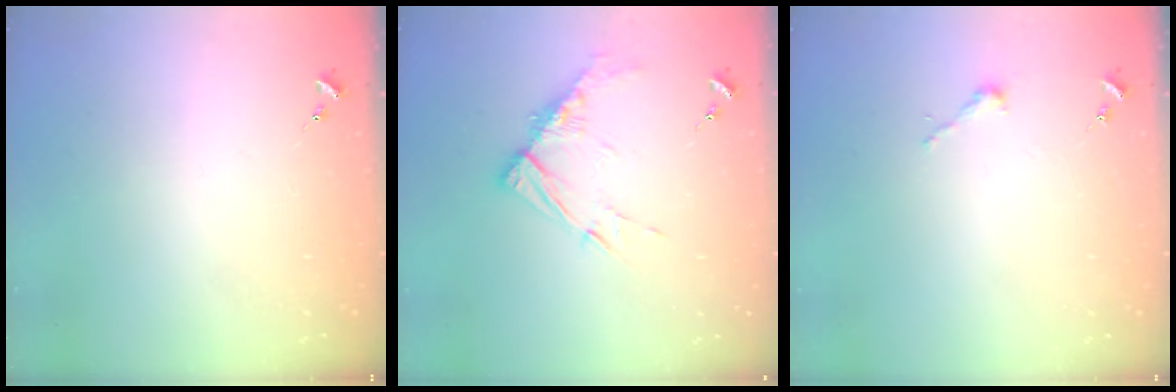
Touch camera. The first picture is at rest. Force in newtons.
{"total": 11.3, "press": 11.2, "slide": 1.1}
{"total": 2.5, "press": 2.5, "slide": 0.2}